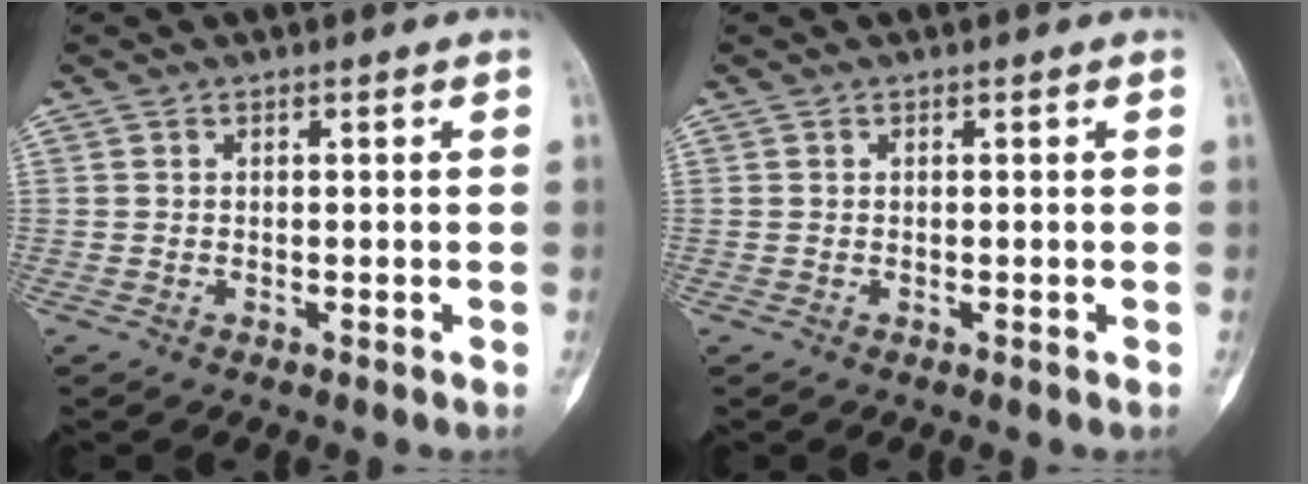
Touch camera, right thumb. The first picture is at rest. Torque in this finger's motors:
{"motor_torque": [0.00, 0.00, 0.05, 0.06, 0.00]}